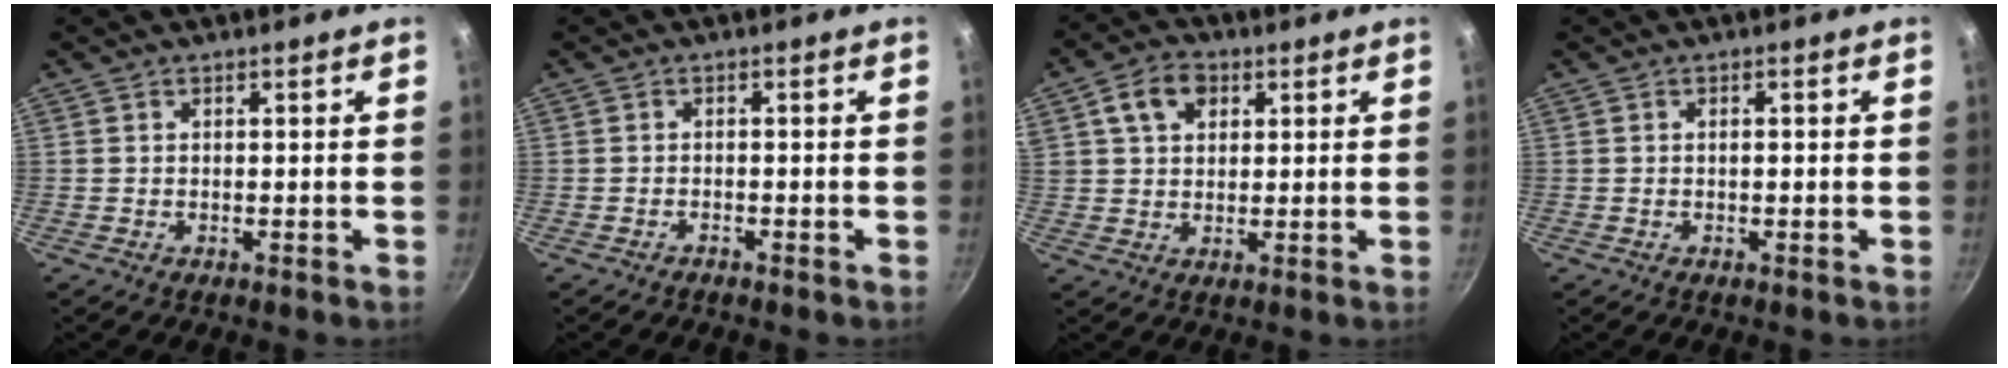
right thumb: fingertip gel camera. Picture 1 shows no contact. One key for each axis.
{"total": 0.7, "fx": -0.7, "fy": 0.0, "fz": 0.0, "tx": -0.010, "ty": 0.012, "tz": -0.011}
{"total": 7.7, "fx": 3.0, "fy": 5.5, "fz": 4.5, "tx": -0.063, "ty": 0.003, "tz": 0.046}
{"total": 0.8, "fx": -0.1, "fy": 0.2, "fz": 0.8, "tx": -0.015, "ty": 0.003, "tz": -0.003}